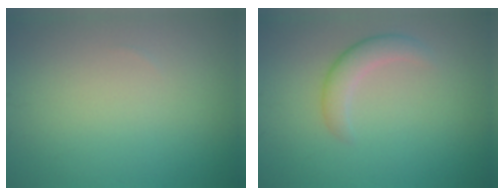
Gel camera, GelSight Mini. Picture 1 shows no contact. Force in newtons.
{"total": 2.5, "press": 2.5, "slide": 0.2}